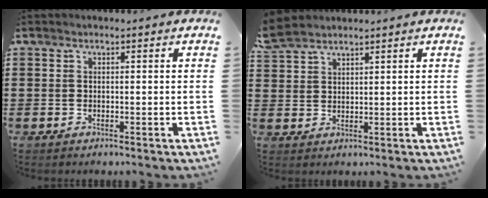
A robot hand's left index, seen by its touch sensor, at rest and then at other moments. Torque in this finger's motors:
{"motor_torque": [0.53, -0.57, 0.54, 0.09]}